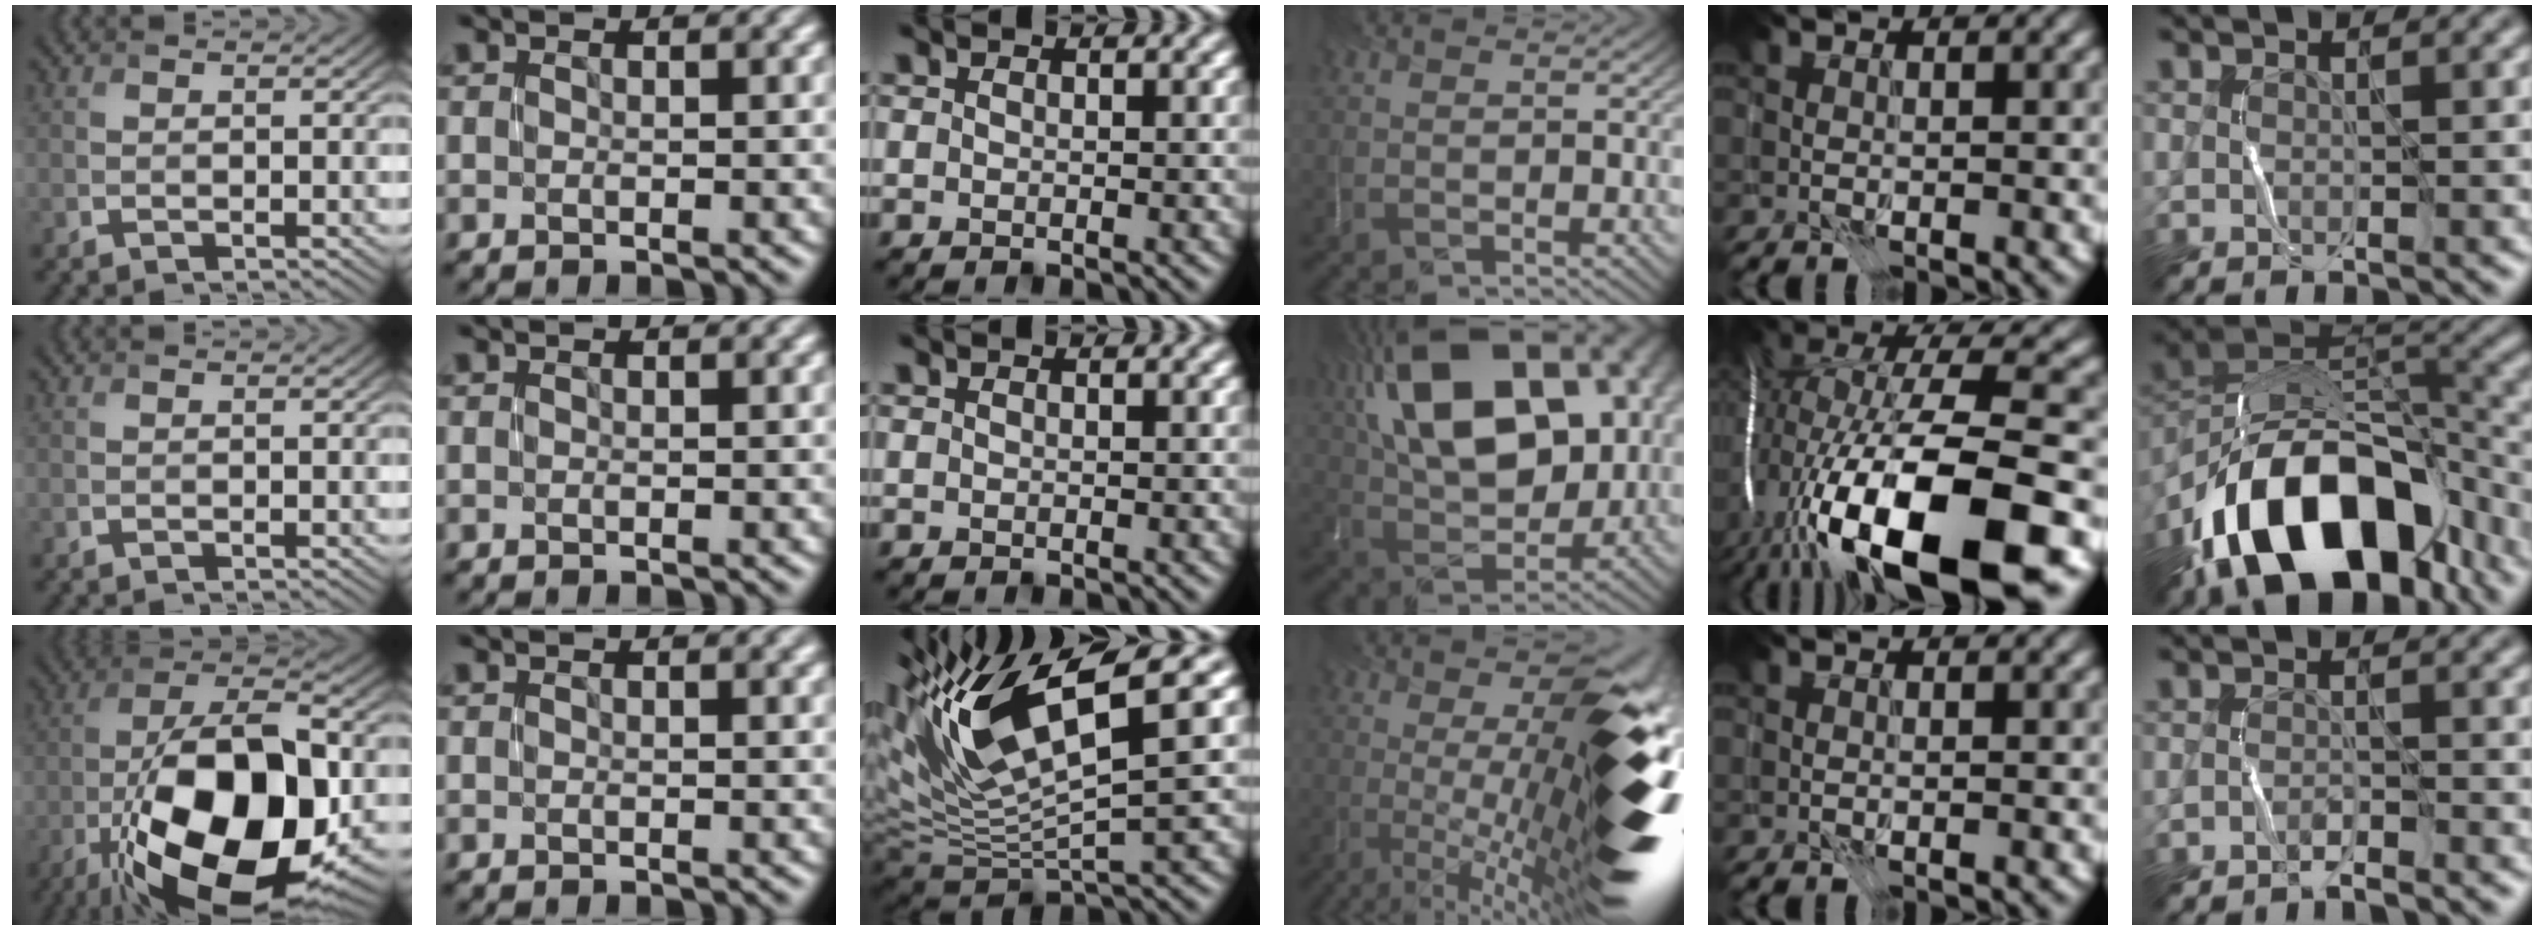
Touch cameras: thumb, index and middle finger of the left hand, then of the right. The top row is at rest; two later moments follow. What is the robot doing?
{"motion": "open", "object": "stapler"}